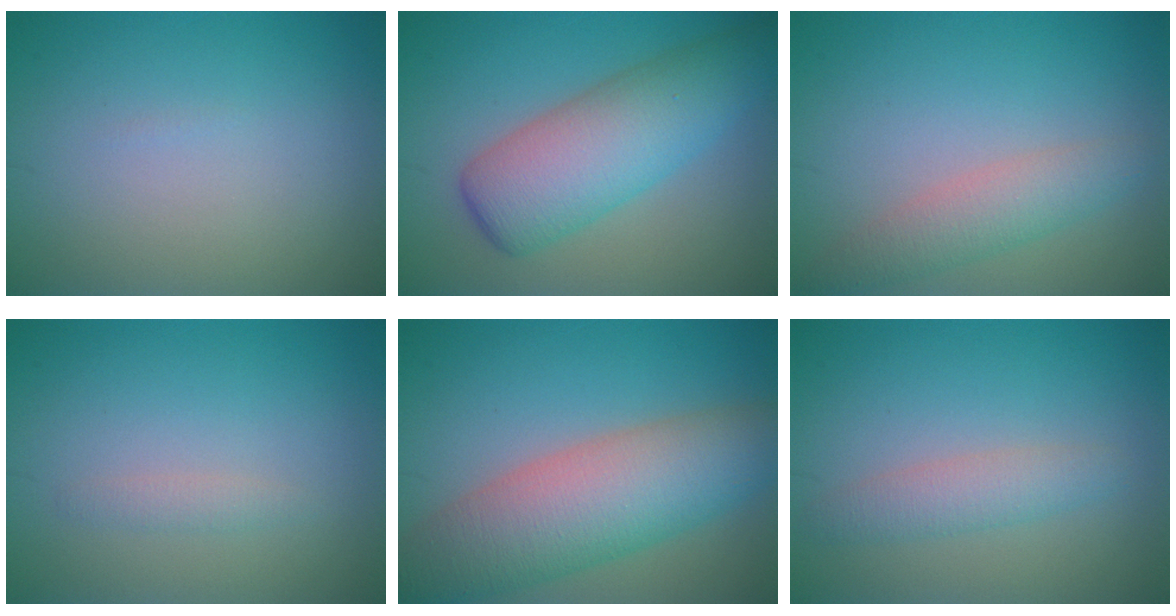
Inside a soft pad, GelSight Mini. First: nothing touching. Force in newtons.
{"total": 7.6, "press": 7.6, "slide": 0.2}
{"total": 3.1, "press": 3.1, "slide": 0.2}
{"total": 0.9, "press": 0.9, "slide": 0.1}
{"total": 9.3, "press": 9.3, "slide": 0.6}
{"total": 2.5, "press": 2.5, "slide": 0.1}